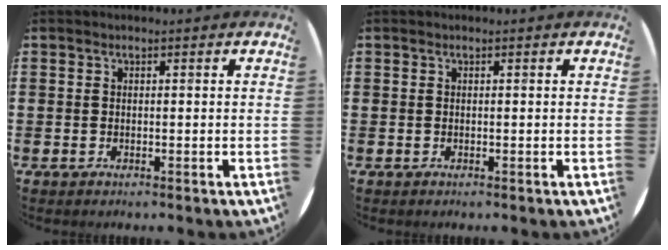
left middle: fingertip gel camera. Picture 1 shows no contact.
{"total": 0.0}